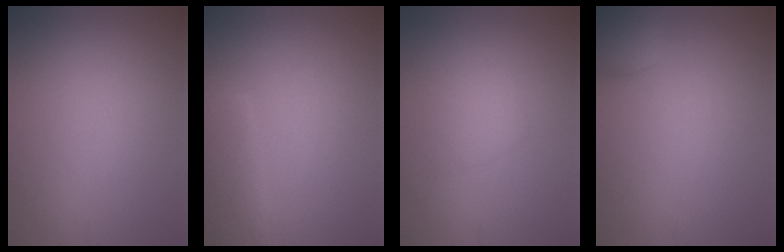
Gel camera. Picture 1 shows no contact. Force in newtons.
{"total": 2.5, "press": 2.5, "slide": 0.3}
{"total": 1.5, "press": 1.5, "slide": 0.0}
{"total": 2.7, "press": 2.7, "slide": 0.1}